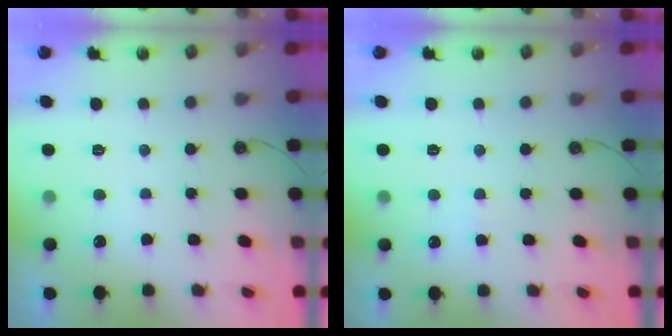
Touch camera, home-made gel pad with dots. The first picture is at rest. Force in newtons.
{"total": 2.8, "press": 2.8, "slide": 0.4}